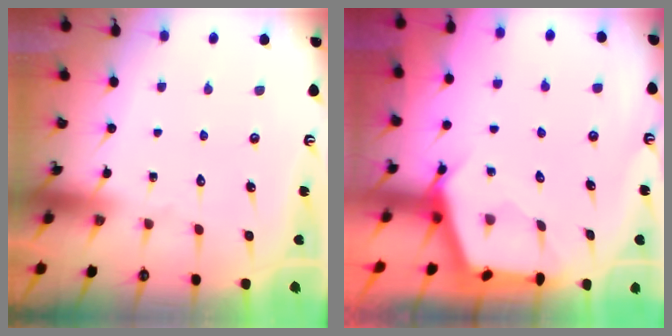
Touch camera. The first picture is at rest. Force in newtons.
{"total": 2.7, "press": 2.7, "slide": 0.4}